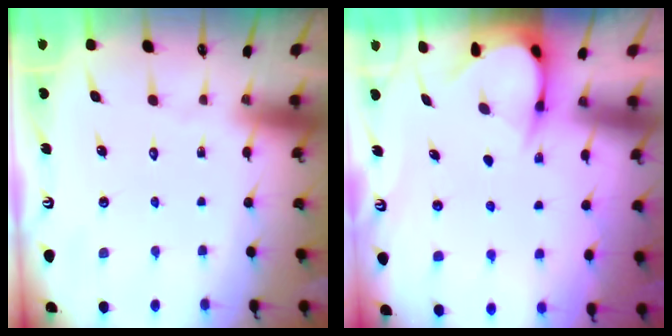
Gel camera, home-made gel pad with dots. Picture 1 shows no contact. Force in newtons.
{"total": 3.9, "press": 3.8, "slide": 0.4}